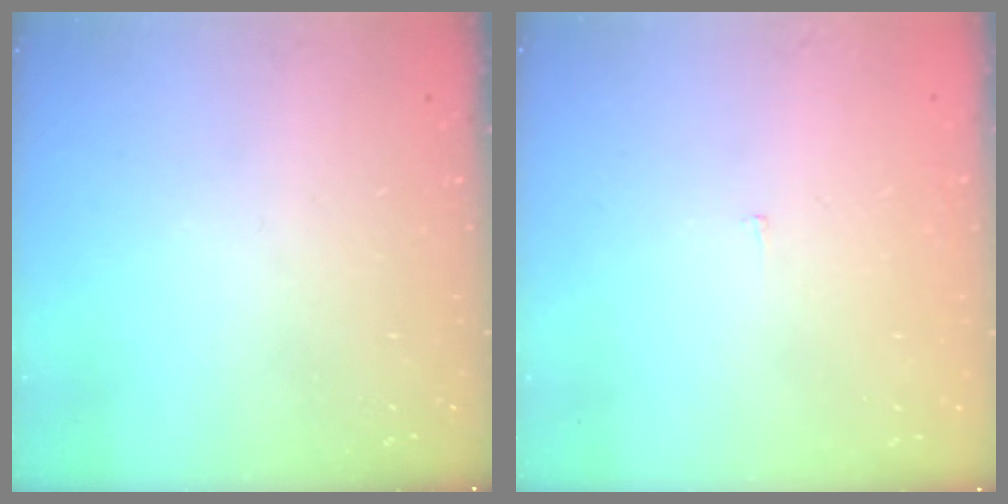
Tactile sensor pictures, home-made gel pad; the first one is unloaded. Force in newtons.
{"total": 1.9, "press": 1.9, "slide": 0.1}